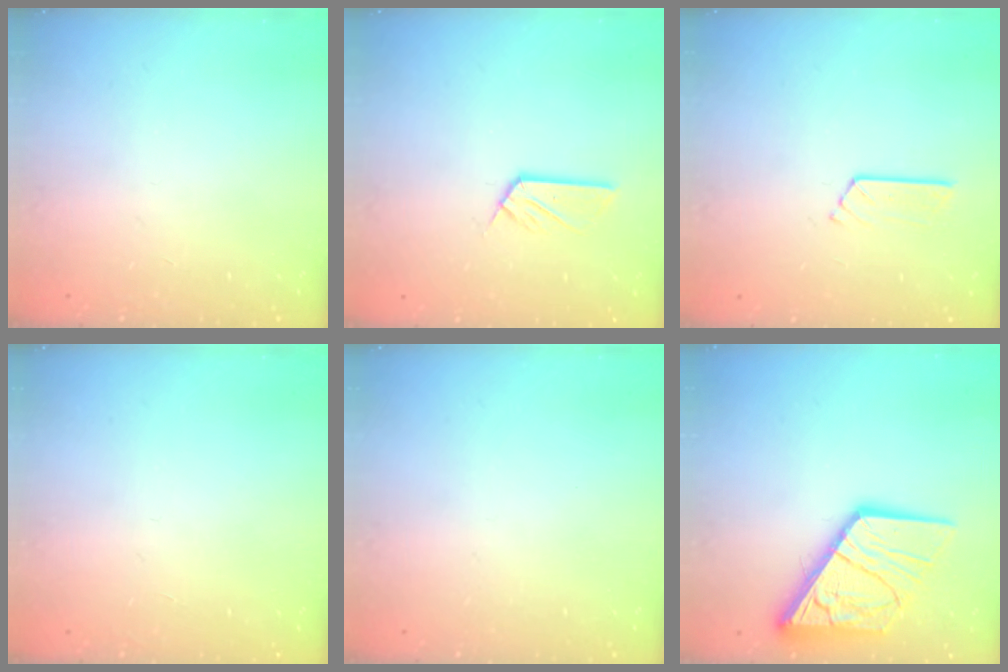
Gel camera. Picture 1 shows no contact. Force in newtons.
{"total": 5.8, "press": 5.8, "slide": 0.2}
{"total": 3.7, "press": 3.7, "slide": 0.3}
{"total": 0.0}
{"total": 0.0}
{"total": 18.1, "press": 18.0, "slide": 2.2}